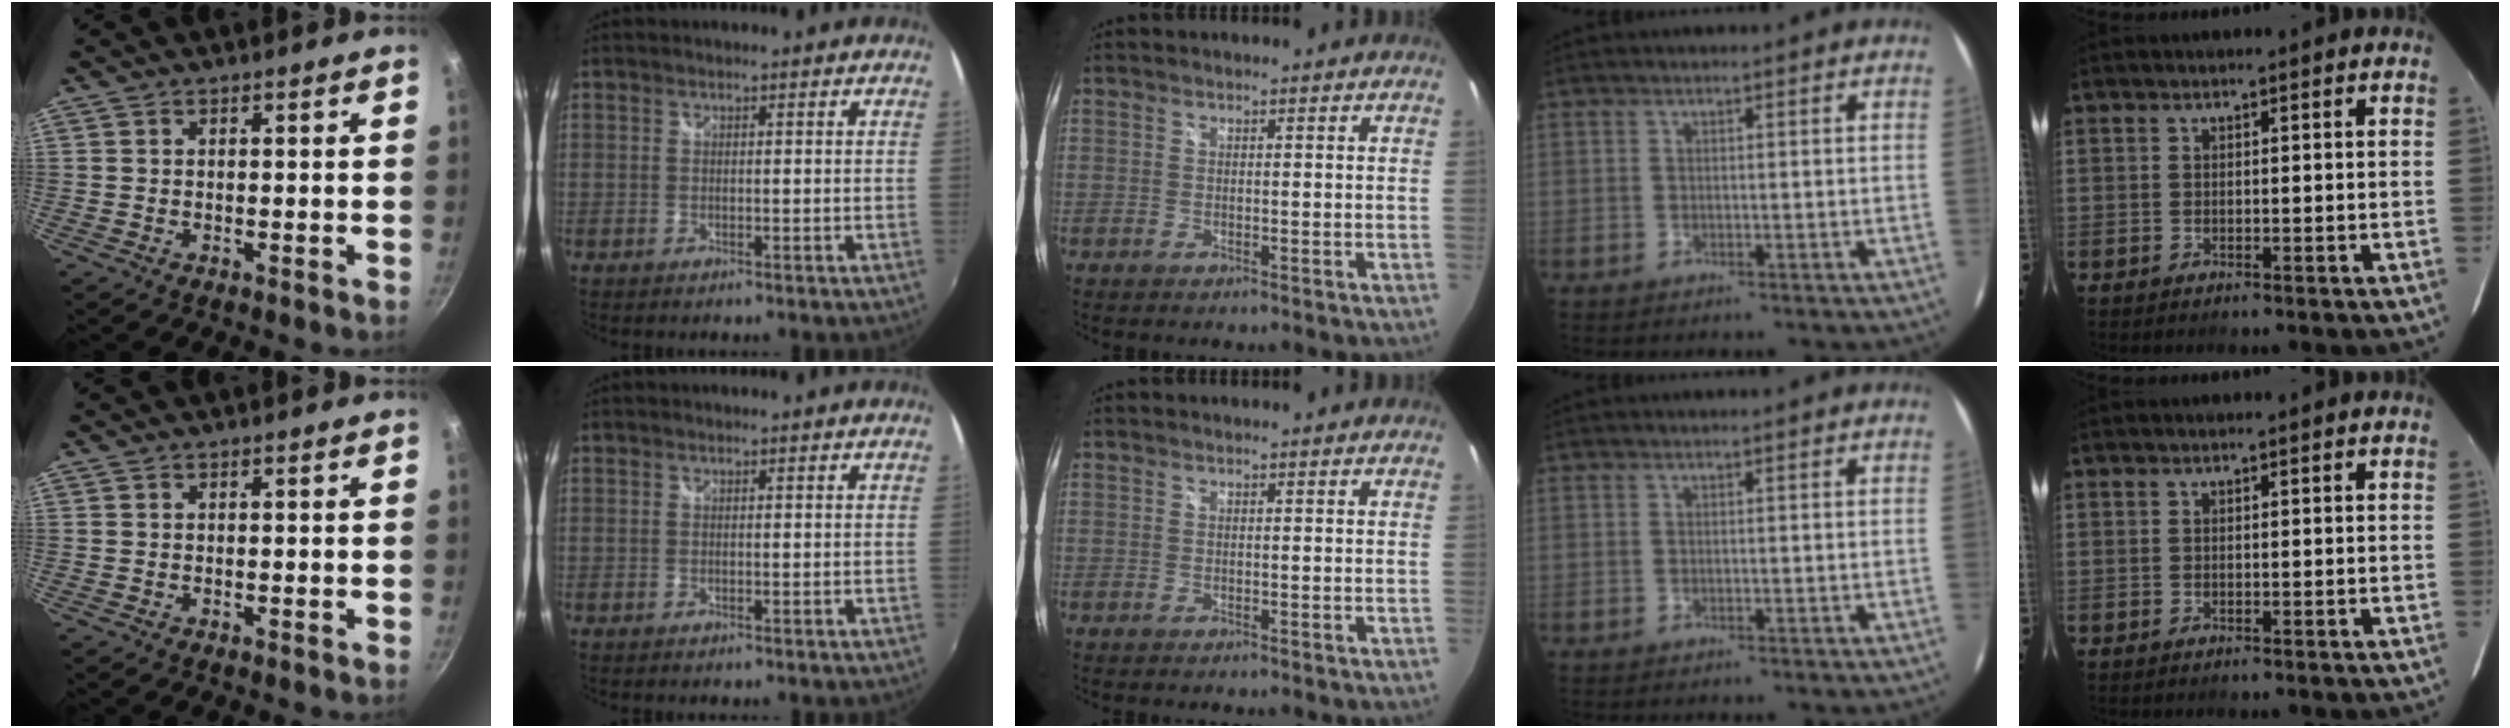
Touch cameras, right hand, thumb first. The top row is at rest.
{}